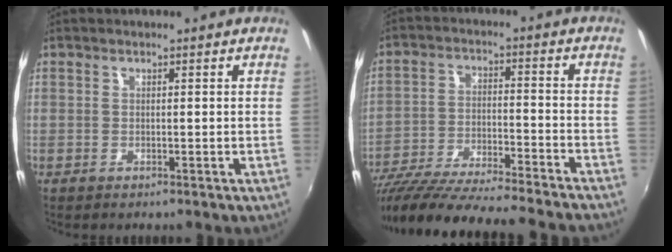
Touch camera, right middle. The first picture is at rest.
{"total": 24.0, "force": [-21.2, 0.9, 11.2], "torque": [-0.205, -0.053, -0.333]}